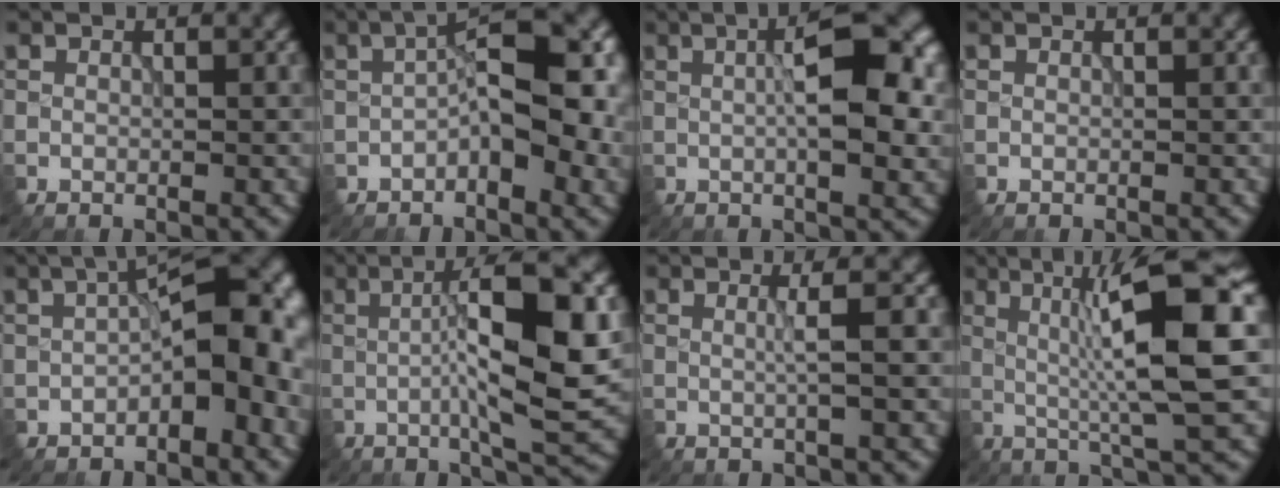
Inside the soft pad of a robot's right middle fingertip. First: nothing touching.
{"total": 7.9, "force": [-0.5, 3.0, 7.3], "torque": [-0.107, 0.019, -0.020]}
{"total": 8.0, "force": [1.0, 2.6, 7.5], "torque": [-0.104, 0.008, 0.011]}
{"total": 0.0}
{"total": 8.7, "force": [-0.8, 3.9, 7.7], "torque": [-0.091, 0.020, -0.022]}
{"total": 10.8, "force": [0.4, 2.3, 10.5], "torque": [-0.151, 0.004, 0.004]}
{"total": 1.8, "force": [0.2, 0.3, 1.8], "torque": [-0.027, 0.005, -0.004]}
{"total": 10.0, "force": [0.7, 1.3, 9.9], "torque": [-0.149, 0.018, 0.013]}